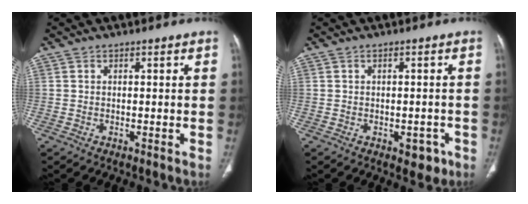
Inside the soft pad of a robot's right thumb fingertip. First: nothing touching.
{"total": 3.6, "force": [-1.7, 2.1, 2.4], "torque": [-0.009, 0.006, -0.016]}